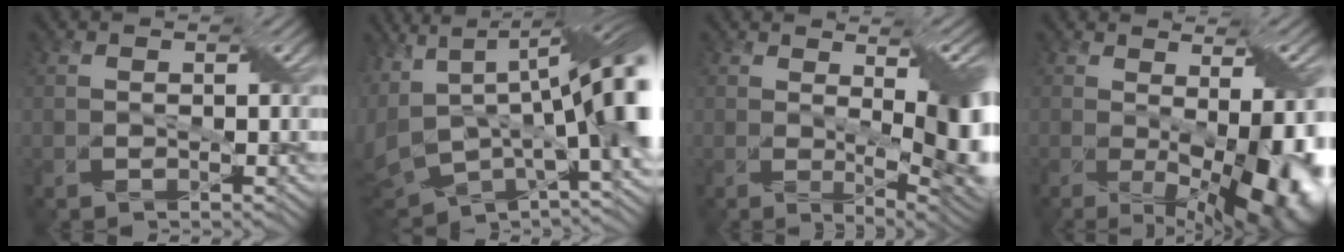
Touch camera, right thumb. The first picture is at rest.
{"total": 19.7, "force": [-1.3, 7.5, 18.2], "torque": [-0.300, -0.015, -0.018]}
{"total": 9.6, "force": [0.6, 3.5, 8.9], "torque": [-0.121, -0.014, 0.018]}
{"total": 11.3, "force": [-2.2, 4.7, 10.0], "torque": [-0.137, -0.038, -0.010]}